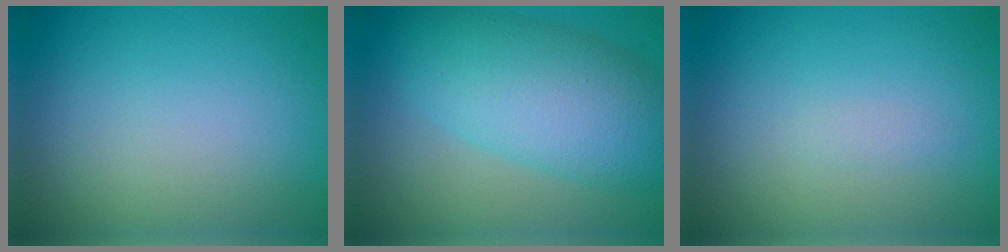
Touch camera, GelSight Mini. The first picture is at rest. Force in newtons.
{"total": 8.4, "press": 8.4, "slide": 0.3}
{"total": 0.6, "press": 0.6, "slide": 0.0}